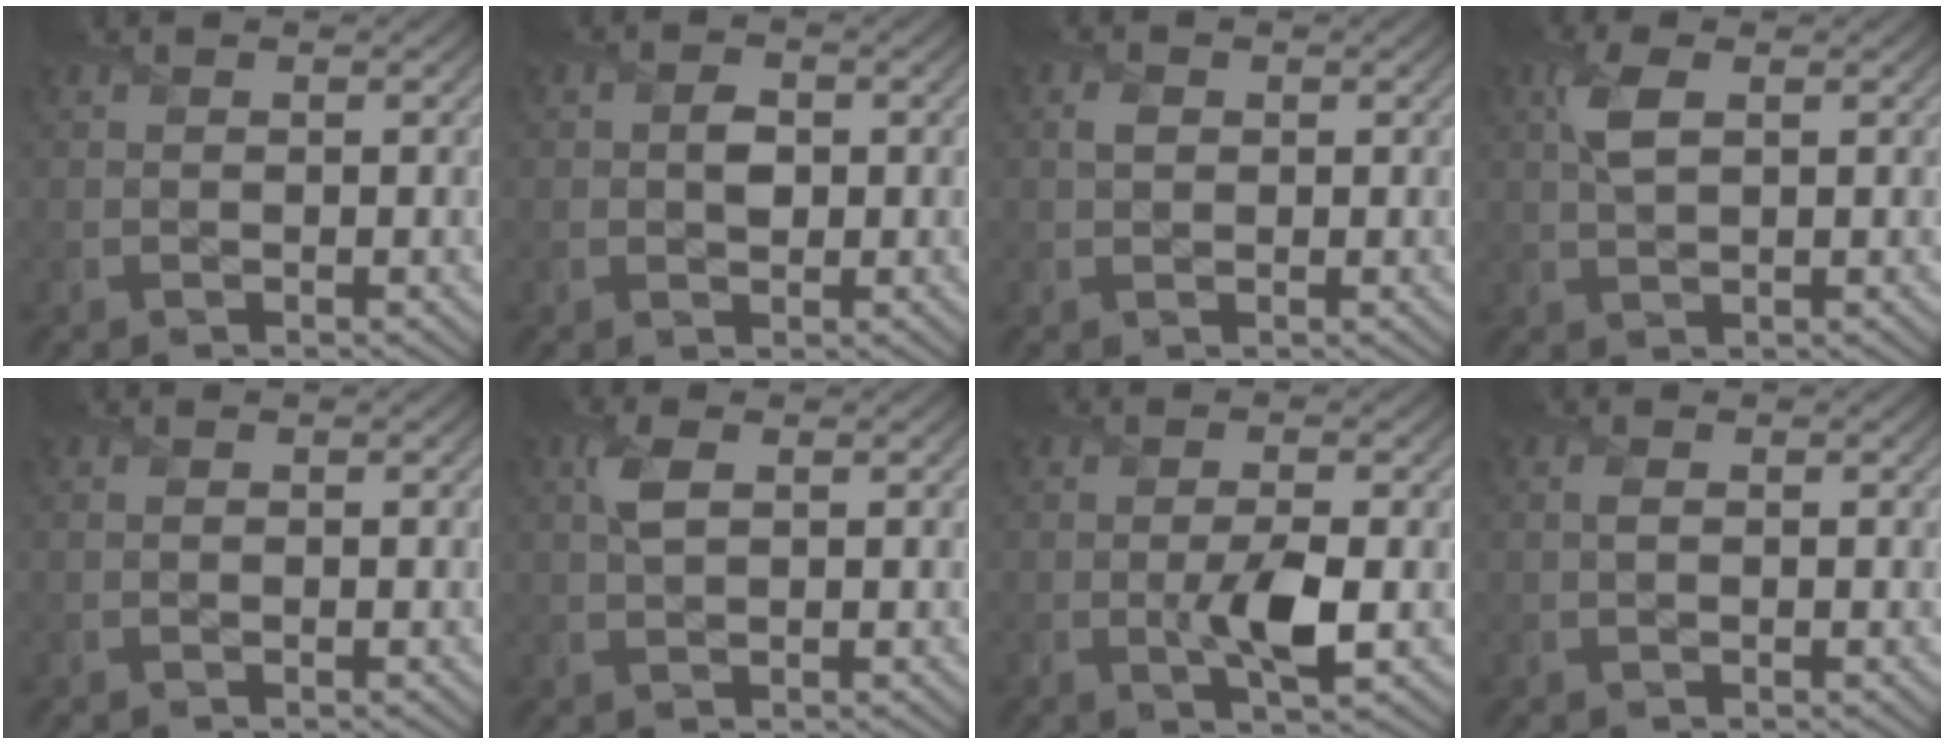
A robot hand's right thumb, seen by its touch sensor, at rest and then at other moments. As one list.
[{"total": 1.9, "force": [0.0, 1.5, 1.1], "torque": [-0.018, -0.005, -0.002]}, {"total": 1.0, "force": [0.3, 0.9, 0.4], "torque": [-0.007, -0.003, 0.004]}, {"total": 3.3, "force": [1.1, 1.3, 2.8], "torque": [-0.069, 0.005, 0.023]}, {"total": 0.0}, {"total": 2.5, "force": [0.9, 1.1, 2.1], "torque": [-0.054, 0.004, 0.018]}, {"total": 4.1, "force": [-0.7, 1.3, 3.8], "torque": [-0.073, -0.010, -0.011]}, {"total": 0.7, "force": [0.1, 0.3, 0.6], "torque": [-0.014, 0.000, 0.003]}]